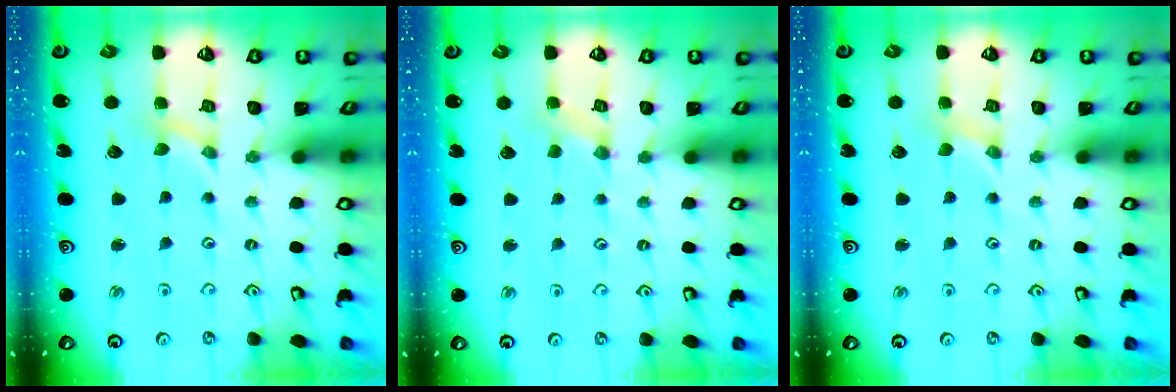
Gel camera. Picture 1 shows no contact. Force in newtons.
{"total": 0.0}
{"total": 0.0}